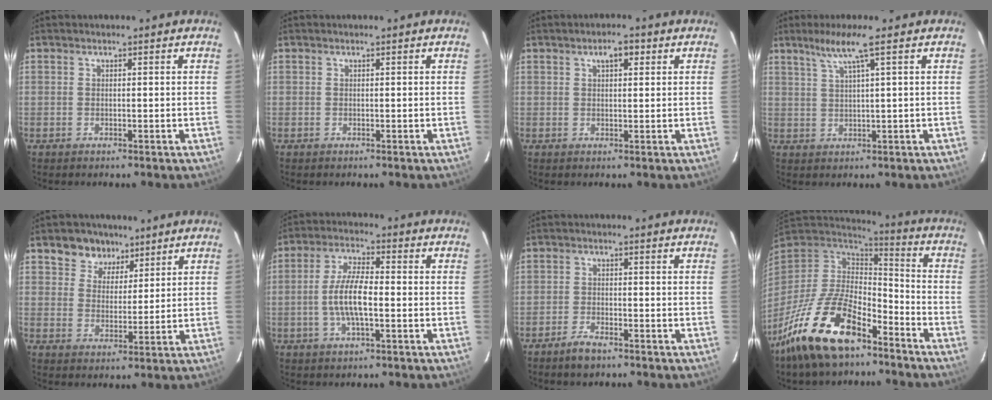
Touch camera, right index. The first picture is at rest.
{"total": 0.0}
{"total": 2.9, "force": [1.3, 1.3, 2.3], "torque": [-0.036, 0.011, 0.022]}
{"total": 4.9, "force": [2.9, -0.9, 3.9], "torque": [-0.068, 0.002, 0.057]}
{"total": 6.9, "force": [4.6, 4.9, 1.5], "torque": [-0.028, 0.016, 0.077]}
{"total": 8.2, "force": [-1.5, 2.2, 7.8], "torque": [-0.155, 0.006, -0.031]}
{"total": 3.7, "force": [-3.0, 1.2, 1.9], "torque": [-0.056, -0.002, -0.059]}
{"total": 20.4, "force": [-13.3, 8.4, 13.1], "torque": [-0.269, -0.024, -0.240]}